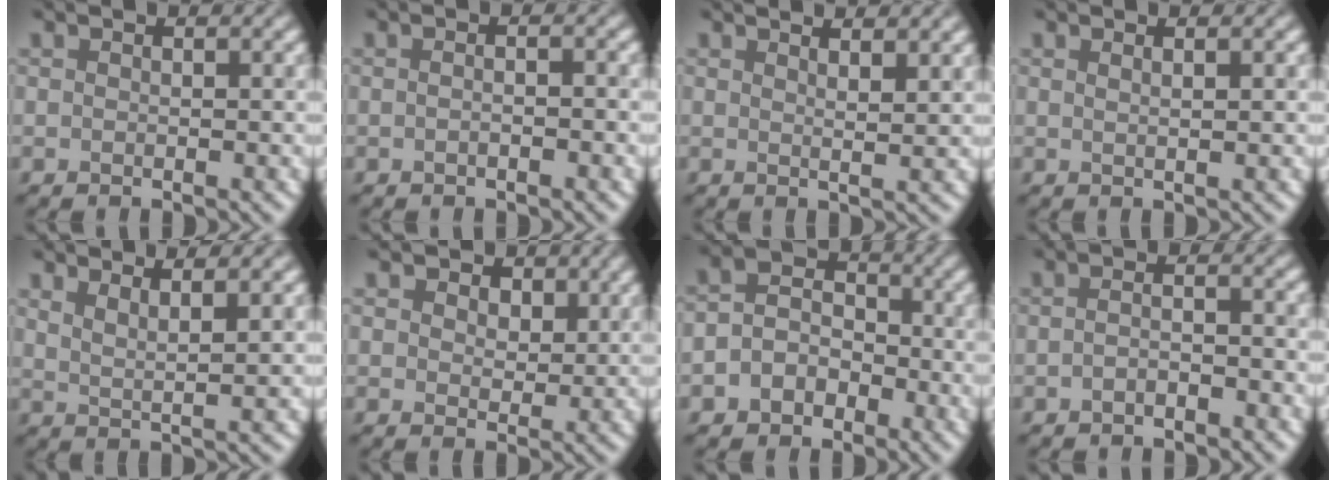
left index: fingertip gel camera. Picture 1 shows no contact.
{"total": 1.7, "force": [0.0, 0.8, 1.5], "torque": [-0.007, 0.002, -0.019]}
{"total": 3.3, "force": [2.3, 1.0, 2.2], "torque": [-0.010, 0.011, 0.010]}
{"total": 1.4, "force": [0.7, 0.5, 1.1], "torque": [-0.008, 0.003, 0.002]}
{"total": 2.8, "force": [2.1, 0.7, 1.7], "torque": [-0.015, 0.001, 0.034]}
{"total": 4.0, "force": [2.0, 2.7, 2.1], "torque": [-0.043, -0.002, 0.016]}
{"total": 4.4, "force": [-1.3, 3.5, 2.2], "torque": [-0.022, 0.001, -0.030]}
{"total": 1.6, "force": [-1.0, 0.5, 1.2], "torque": [-0.024, 0.002, -0.023]}